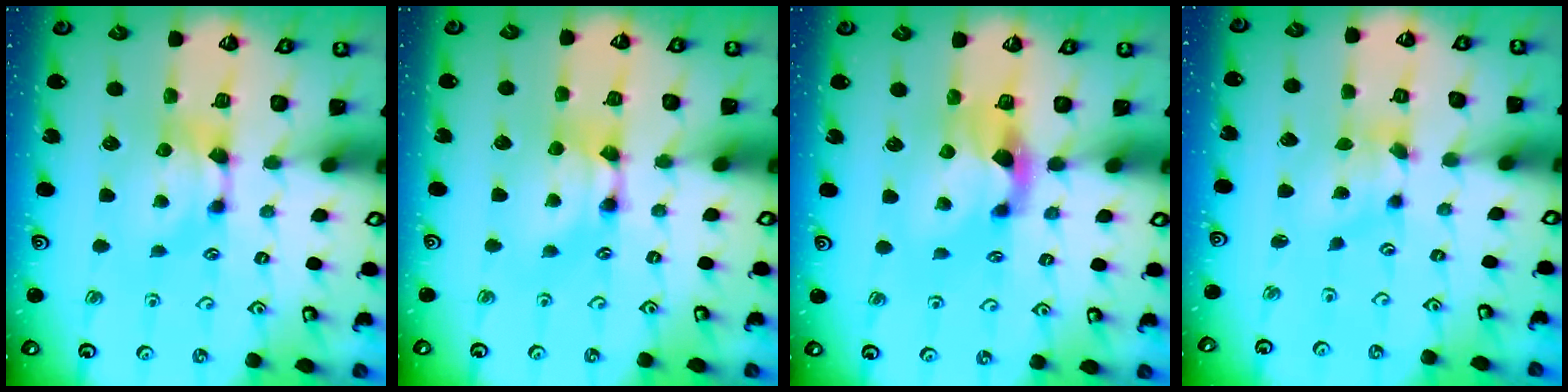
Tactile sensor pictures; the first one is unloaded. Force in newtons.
{"total": 1.9, "press": 1.9, "slide": 0.1}
{"total": 2.1, "press": 1.7, "slide": 1.2}
{"total": 2.5, "press": 2.1, "slide": 1.5}